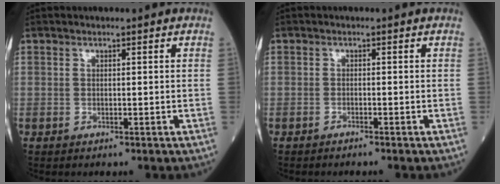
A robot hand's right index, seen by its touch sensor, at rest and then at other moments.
{"total": 1.1, "force": [-1.0, -0.2, 0.5], "torque": [-0.011, 0.002, -0.012]}